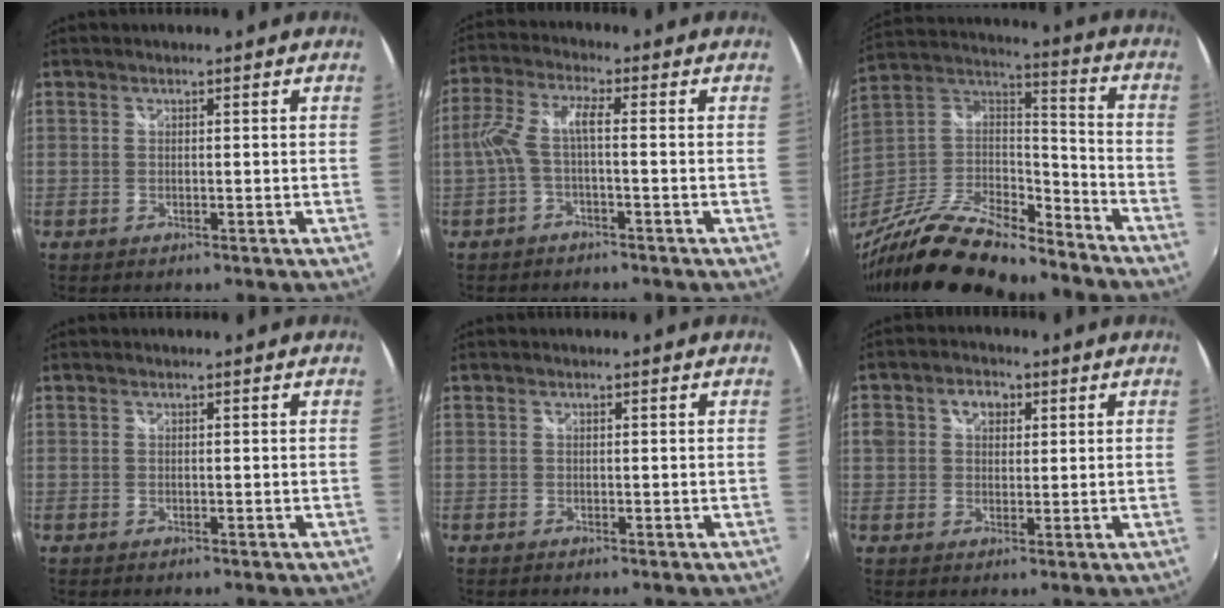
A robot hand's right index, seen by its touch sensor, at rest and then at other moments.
{"total": 5.6, "force": [-1.4, 0.9, 5.3], "torque": [-0.122, 0.009, -0.025]}
{"total": 27.3, "force": [-21.2, 8.1, 15.2], "torque": [-0.298, -0.024, -0.364]}
{"total": 0.0}
{"total": 0.0}
{"total": 5.1, "force": [1.4, 4.3, 2.5], "torque": [-0.044, 0.019, 0.021]}